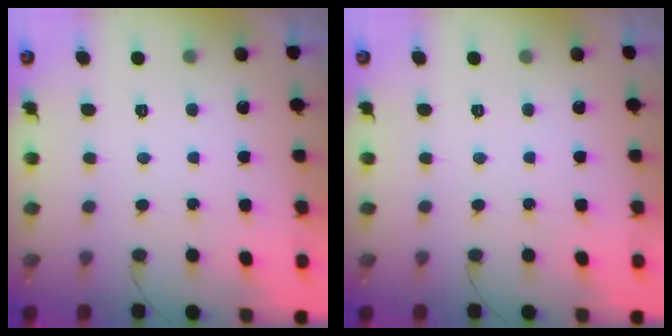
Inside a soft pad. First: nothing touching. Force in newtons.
{"total": 0.0}